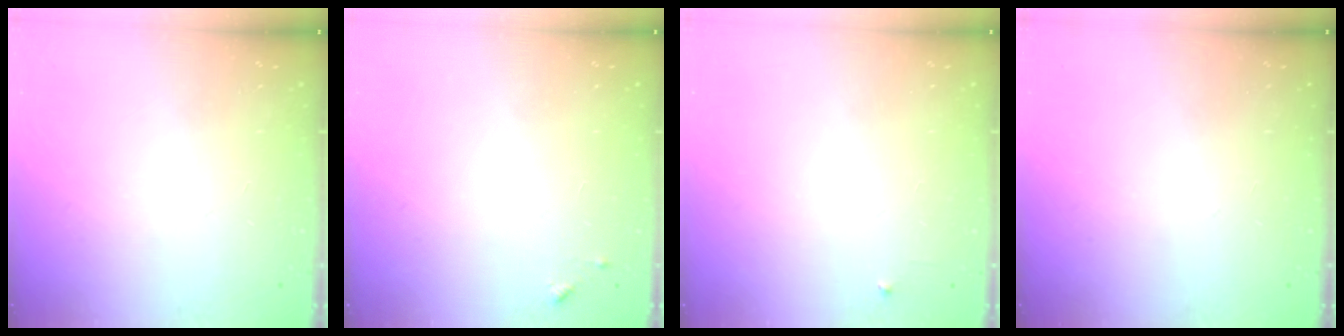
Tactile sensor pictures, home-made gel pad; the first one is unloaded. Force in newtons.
{"total": 5.1, "press": 5.1, "slide": 0.4}
{"total": 2.4, "press": 2.3, "slide": 0.4}
{"total": 0.0}